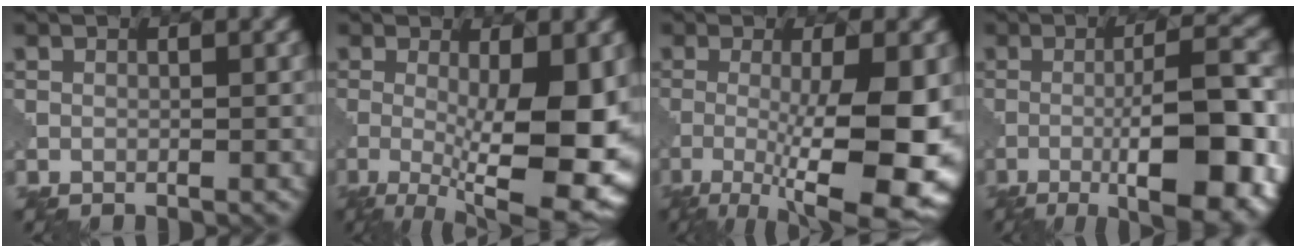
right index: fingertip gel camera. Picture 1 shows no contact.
{"total": 13.2, "force": [-1.7, 4.0, 12.5], "torque": [-0.163, -0.021, -0.014]}
{"total": 11.8, "force": [-2.6, 3.0, 11.1], "torque": [-0.171, -0.015, -0.035]}
{"total": 12.0, "force": [-3.6, 2.9, 11.1], "torque": [-0.150, 0.006, -0.052]}